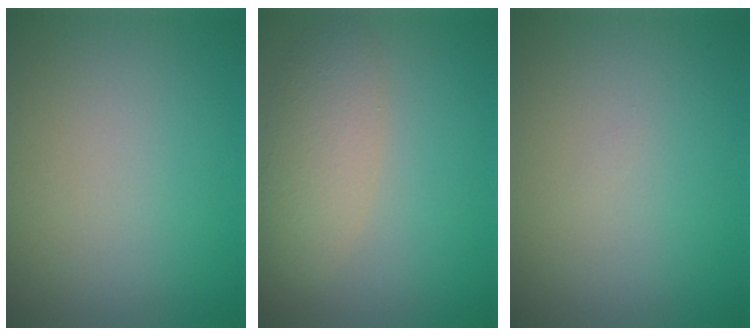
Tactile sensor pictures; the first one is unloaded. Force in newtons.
{"total": 3.8, "press": 3.8, "slide": 0.3}
{"total": 0.0}